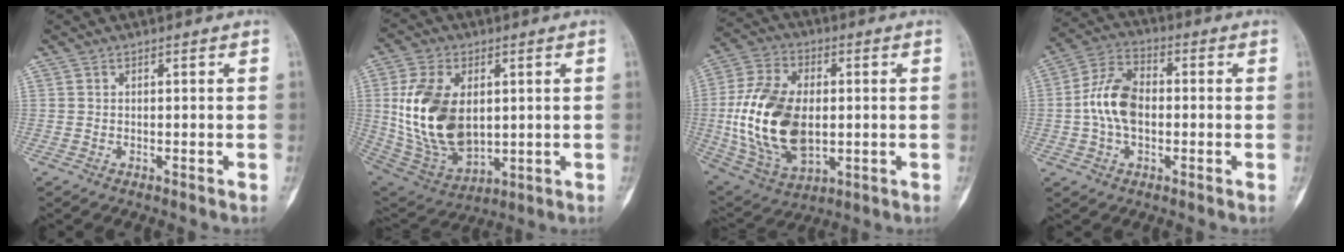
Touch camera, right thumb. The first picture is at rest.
{"total": 19.1, "force": [2.0, 11.8, 14.9], "torque": [-0.277, -0.017, 0.057]}
{"total": 20.6, "force": [-0.6, 12.6, 16.3], "torque": [-0.311, -0.004, 0.004]}
{"total": 10.2, "force": [-0.6, 6.4, 7.9], "torque": [-0.149, 0.026, -0.020]}